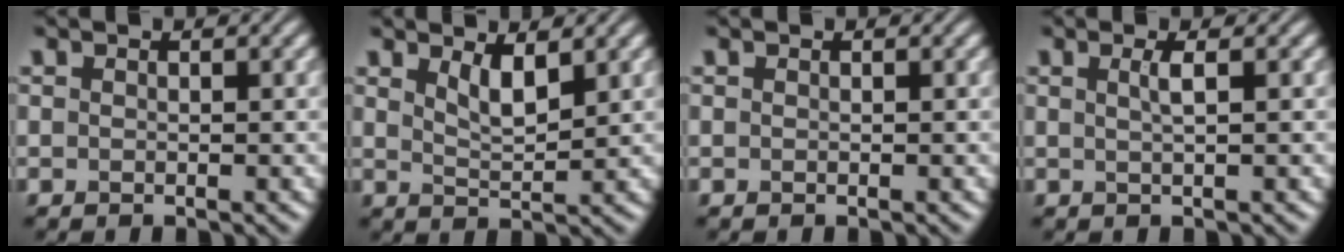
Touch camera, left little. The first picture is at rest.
{"total": 2.5, "force": [1.5, 0.7, 1.8], "torque": [-0.035, -0.008, 0.031]}
{"total": 0.0}
{"total": 1.6, "force": [0.4, 0.4, 1.4], "torque": [-0.024, 0.003, 0.004]}